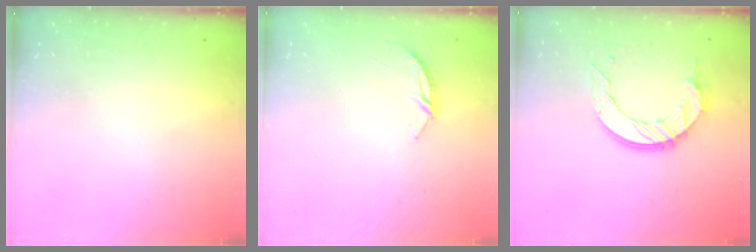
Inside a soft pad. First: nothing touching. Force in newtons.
{"total": 3.7, "press": 3.6, "slide": 0.4}
{"total": 12.5, "press": 12.4, "slide": 0.9}